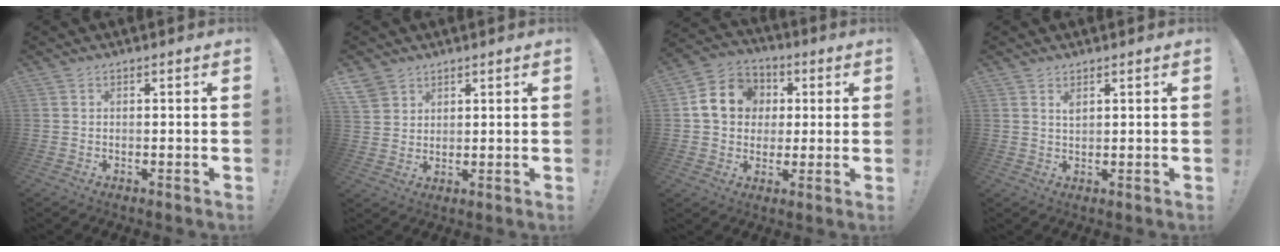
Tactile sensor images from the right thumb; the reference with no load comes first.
{"total": 5.2, "force": [3.8, 3.4, 1.0], "torque": [-0.022, -0.020, 0.076]}
{"total": 13.5, "force": [2.3, 11.7, 6.2], "torque": [-0.087, 0.013, 0.054]}
{"total": 1.8, "force": [1.2, 0.7, 1.2], "torque": [-0.011, -0.009, 0.019]}